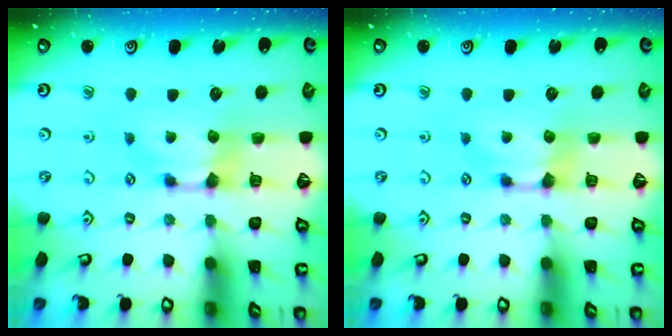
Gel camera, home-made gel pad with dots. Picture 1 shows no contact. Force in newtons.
{"total": 0.0}